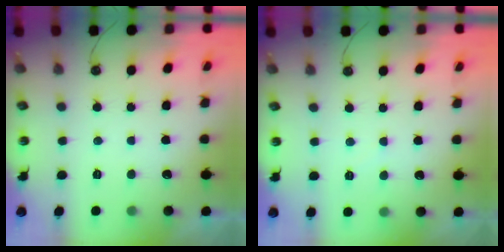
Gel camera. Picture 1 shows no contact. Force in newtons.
{"total": 2.5, "press": 2.5, "slide": 0.4}